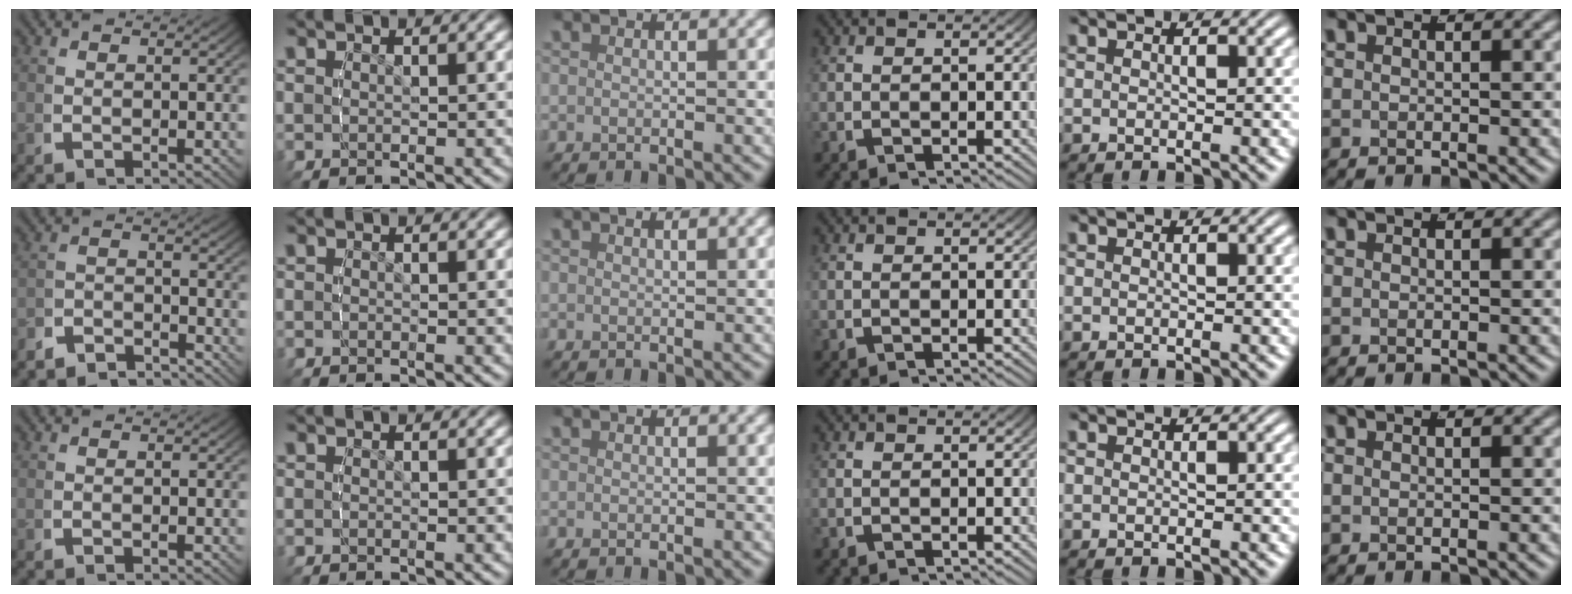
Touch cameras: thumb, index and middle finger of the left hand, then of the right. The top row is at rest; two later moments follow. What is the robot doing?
{"motion": "lift_and_place", "object": "sponge"}